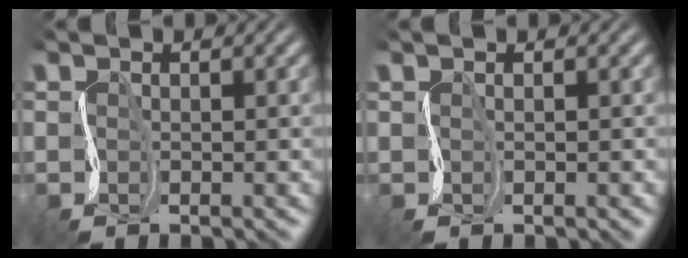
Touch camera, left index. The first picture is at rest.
{"total": 0.7, "force": [0.3, 0.3, 0.6], "torque": [0.000, 0.004, 0.008]}